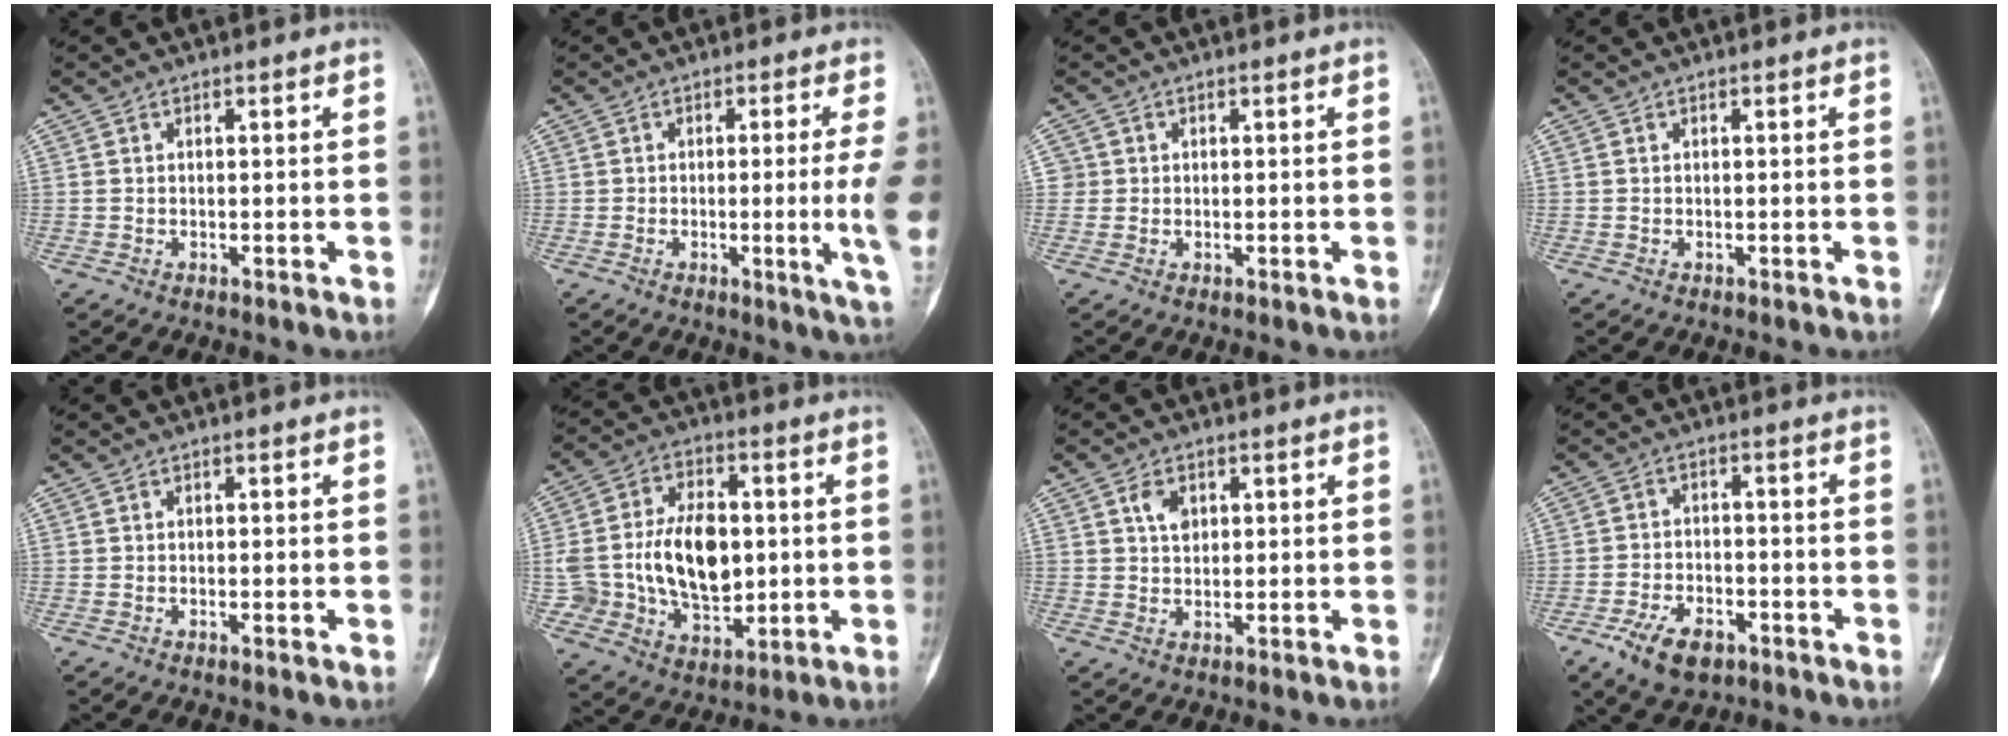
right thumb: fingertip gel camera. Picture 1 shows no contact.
{"total": 7.5, "force": [-0.5, -1.0, 7.4], "torque": [-0.115, -0.017, -0.009]}
{"total": 1.5, "force": [0.1, 1.5, -0.1], "torque": [0.014, 0.005, -0.001]}
{"total": 0.0}
{"total": 0.5, "force": [-0.2, 0.2, 0.4], "torque": [-0.009, -0.001, -0.003]}
{"total": 16.9, "force": [0.1, 11.1, 12.8], "torque": [-0.192, 0.007, 0.013]}
{"total": 3.5, "force": [1.3, 2.6, 2.1], "torque": [-0.024, -0.004, 0.023]}
{"total": 8.4, "force": [-4.6, 4.7, 5.2], "torque": [-0.087, 0.016, -0.077]}